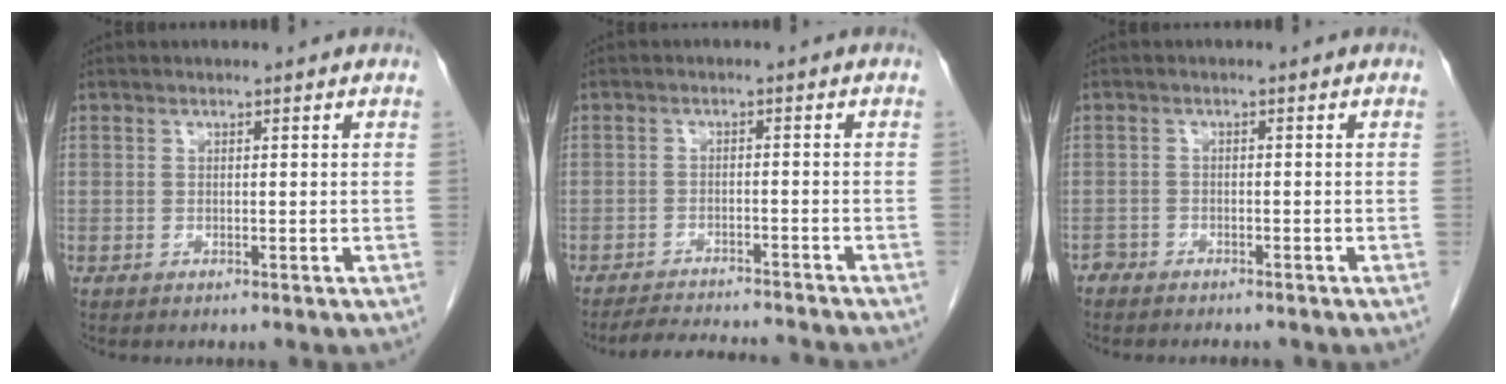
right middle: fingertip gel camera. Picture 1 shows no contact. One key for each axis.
{"total": 9.1, "fx": -8.7, "fy": 0.6, "fz": 2.4, "tx": -0.035, "ty": -0.004, "tz": -0.123}
{"total": 3.3, "fx": -3.0, "fy": 1.2, "fz": 0.7, "tx": -0.008, "ty": -0.002, "tz": -0.043}